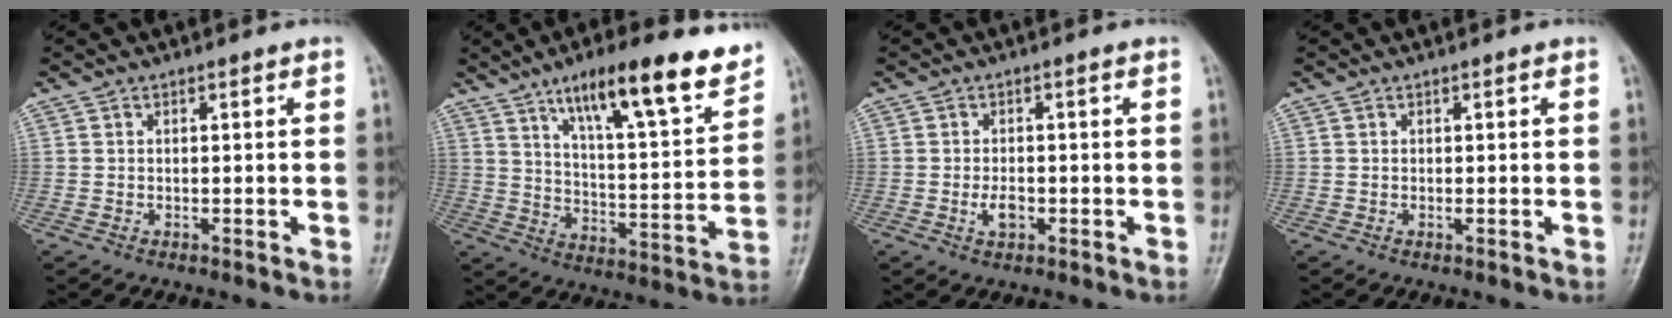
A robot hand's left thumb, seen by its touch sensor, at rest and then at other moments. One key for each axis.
{"total": 18.7, "fx": 12.2, "fy": 4.4, "fz": 13.4, "tx": -0.175, "ty": -0.054, "tz": 0.194}
{"total": 2.8, "fx": -0.8, "fy": 1.5, "fz": 2.2, "tx": -0.038, "ty": 0.002, "tz": -0.014}
{"total": 0.6, "fx": 0.0, "fy": 0.0, "fz": 0.6, "tx": -0.012, "ty": 0.002, "tz": 0.001}